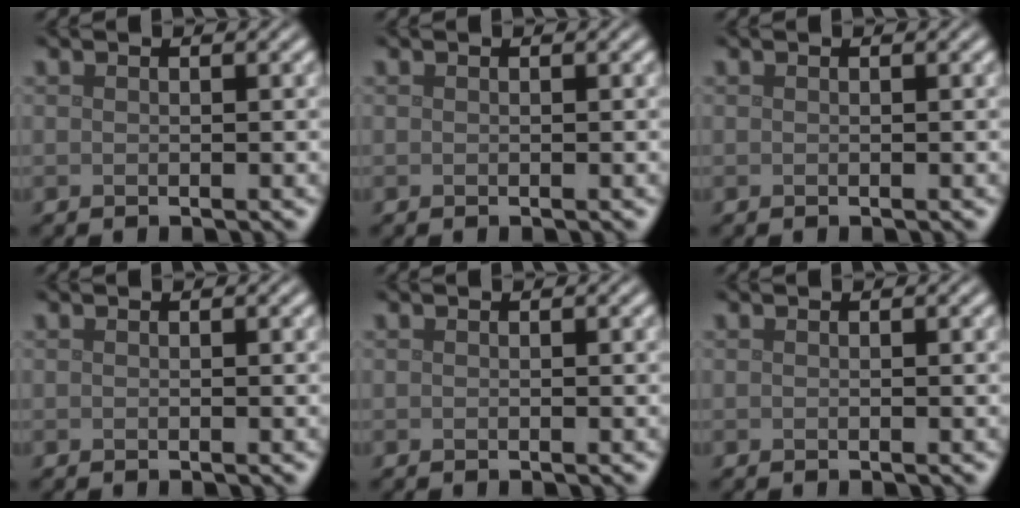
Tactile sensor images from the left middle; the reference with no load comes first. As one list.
[{"total": 0.0}, {"total": 0.0}, {"total": 0.0}, {"total": 0.0}, {"total": 0.0}]